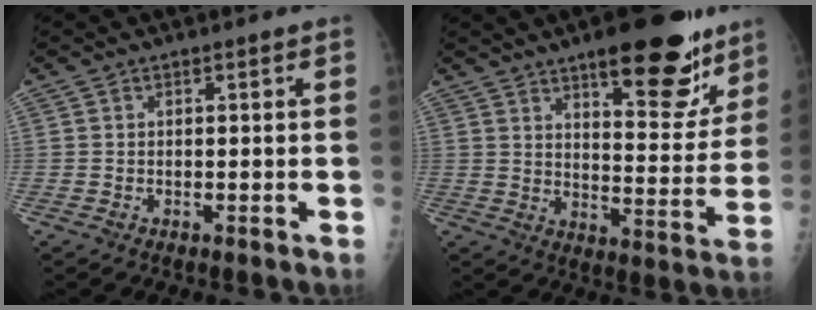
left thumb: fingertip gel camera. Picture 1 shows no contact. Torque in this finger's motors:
{"motor_torque": [3.08, 1.93, 1.05, -1.13, 0.14]}